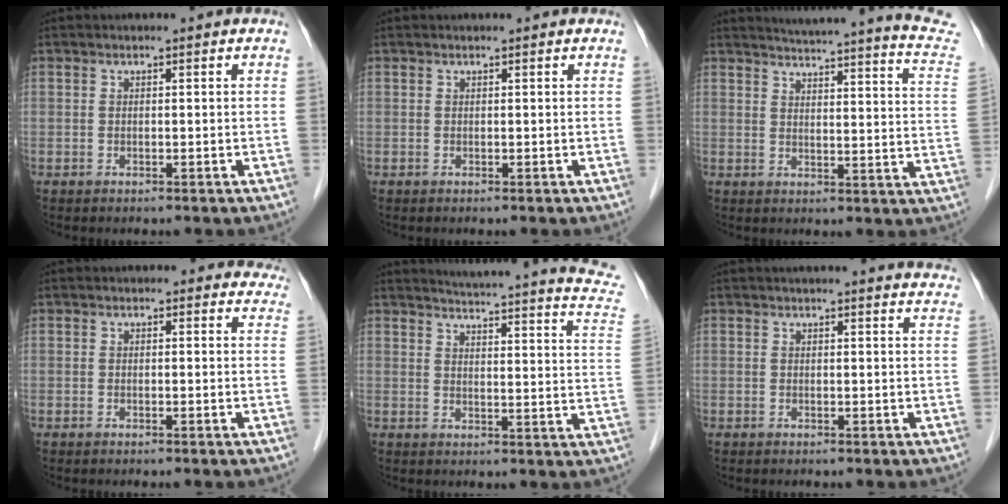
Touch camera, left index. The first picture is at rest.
{"total": 0.9, "force": [0.8, 0.2, 0.3], "torque": [-0.007, 0.013, 0.009]}
{"total": 20.3, "force": [18.6, 0.6, 8.2], "torque": [-0.106, -0.070, 0.199]}
{"total": 4.2, "force": [3.9, 1.7, 0.1], "torque": [0.027, -0.014, 0.016]}
{"total": 18.4, "force": [16.5, 1.5, 8.1], "torque": [-0.102, -0.060, 0.169]}
{"total": 15.2, "force": [14.4, 1.5, 4.5], "torque": [-0.044, -0.009, 0.154]}